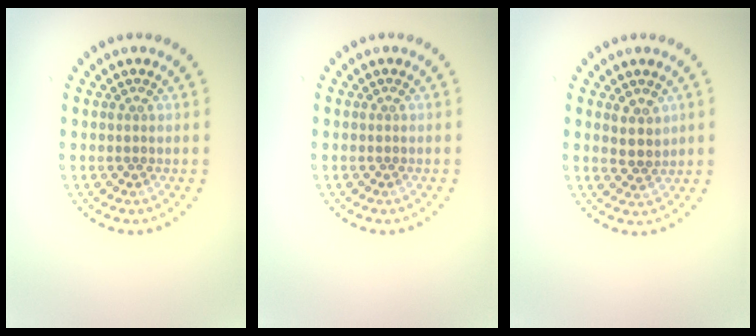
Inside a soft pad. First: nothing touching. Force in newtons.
{"total": 0.0}
{"total": 2.0, "press": 1.7, "slide": 1.1}